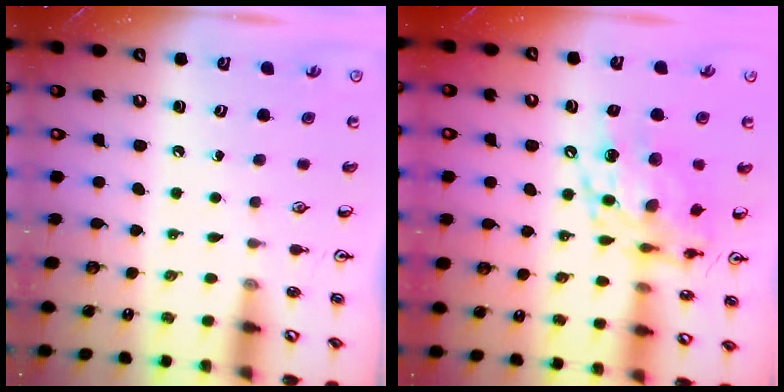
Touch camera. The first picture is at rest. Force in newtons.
{"total": 14.2, "press": 14.2, "slide": 1.2}